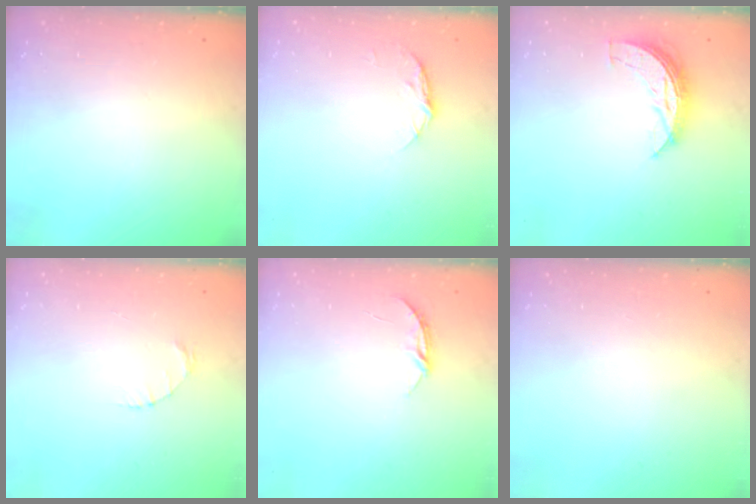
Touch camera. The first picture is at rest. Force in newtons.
{"total": 5.2, "press": 5.2, "slide": 0.7}
{"total": 6.9, "press": 6.9, "slide": 0.3}
{"total": 1.4, "press": 1.4, "slide": 0.2}
{"total": 3.7, "press": 3.7, "slide": 0.3}
{"total": 0.0}